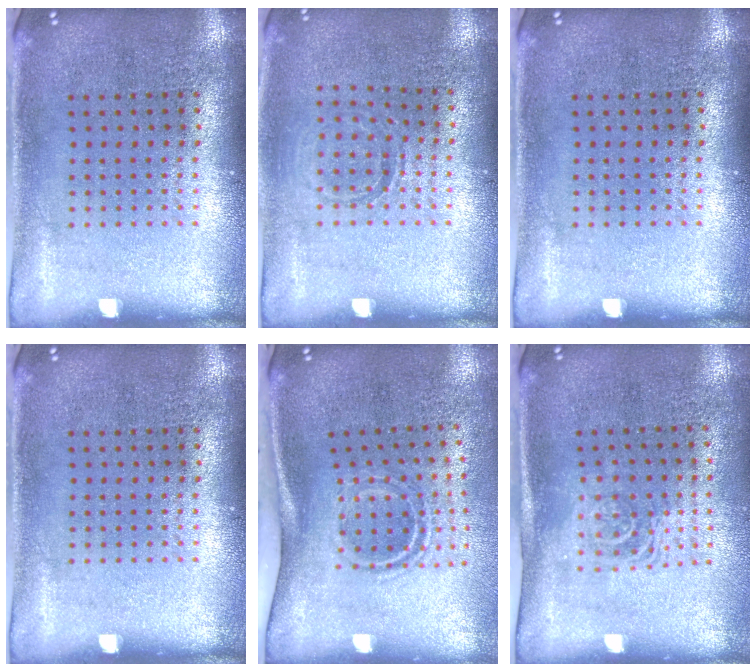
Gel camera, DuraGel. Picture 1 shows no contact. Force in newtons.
{"total": 0.8, "press": 0.8, "slide": 0.3}
{"total": 0.0}
{"total": 0.0}
{"total": 1.8, "press": 1.1, "slide": 1.5}
{"total": 1.6, "press": 1.3, "slide": 1.0}